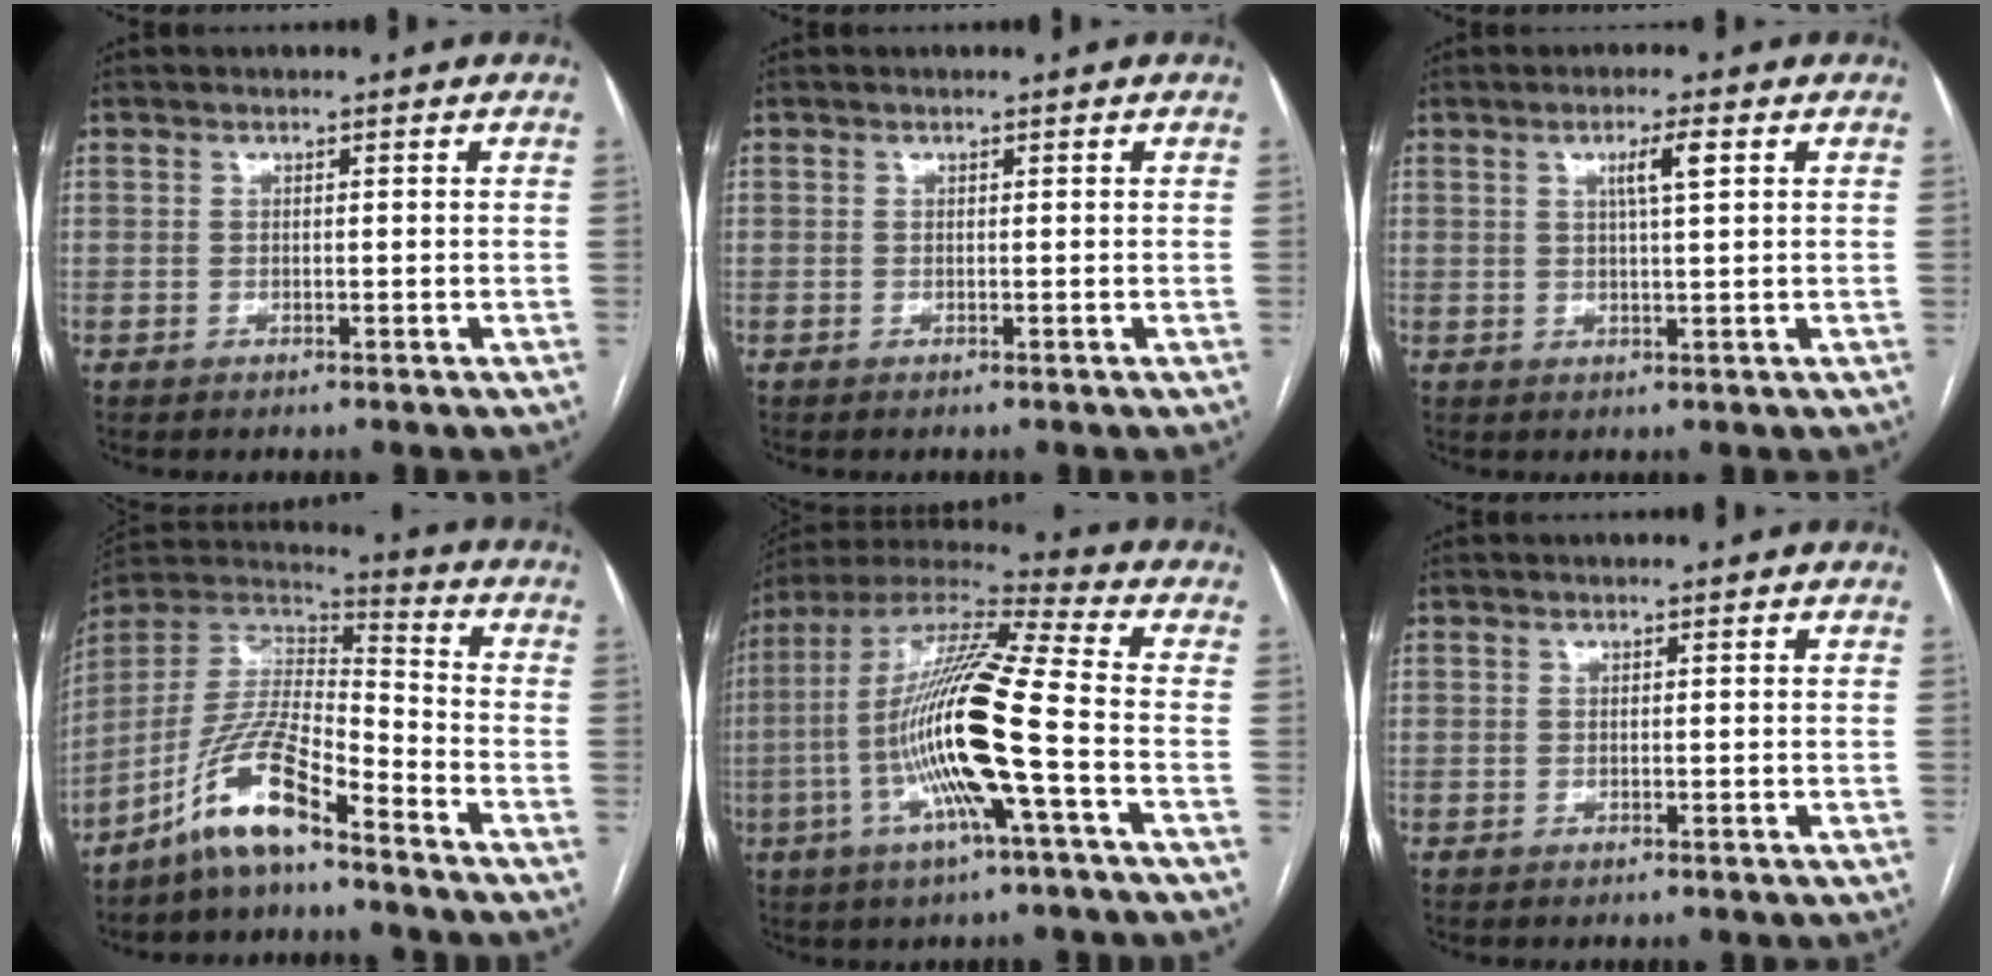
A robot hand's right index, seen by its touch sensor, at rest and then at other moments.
{"total": 0.0}
{"total": 3.7, "force": [1.4, 0.1, 3.4], "torque": [-0.058, 0.002, 0.022]}
{"total": 12.3, "force": [-8.5, 2.4, 8.5], "torque": [-0.178, 0.016, -0.162]}
{"total": 18.4, "force": [-4.1, 0.6, 17.9], "torque": [-0.353, -0.002, -0.086]}
{"total": 0.0}